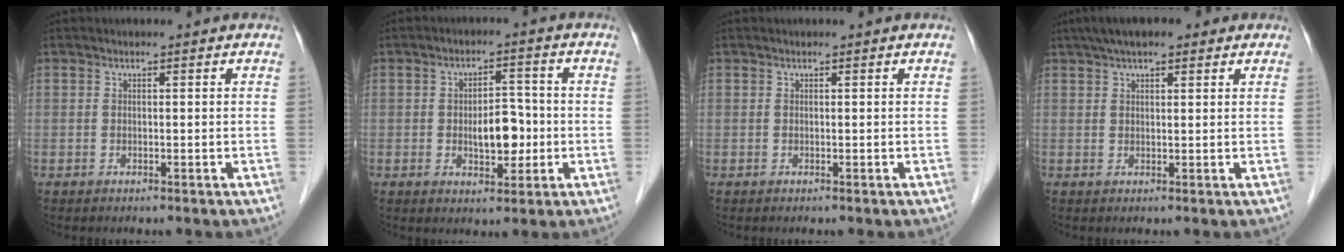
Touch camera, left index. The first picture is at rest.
{"total": 5.7, "force": [-0.9, 2.9, 4.8], "torque": [-0.076, 0.007, -0.010]}
{"total": 0.0}
{"total": 7.7, "force": [5.4, 2.4, 4.9], "torque": [-0.075, 0.038, 0.084]}